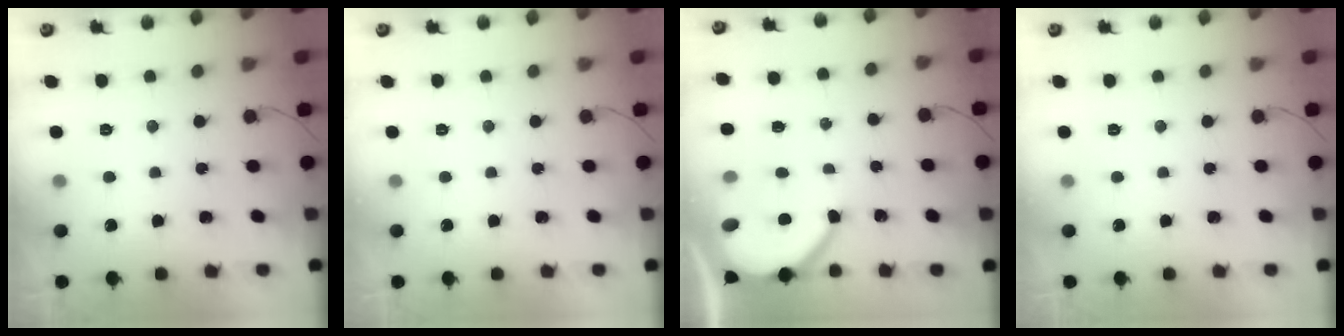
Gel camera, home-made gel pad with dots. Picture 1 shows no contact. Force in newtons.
{"total": 0.0}
{"total": 6.9, "press": 6.9, "slide": 0.6}
{"total": 0.0}